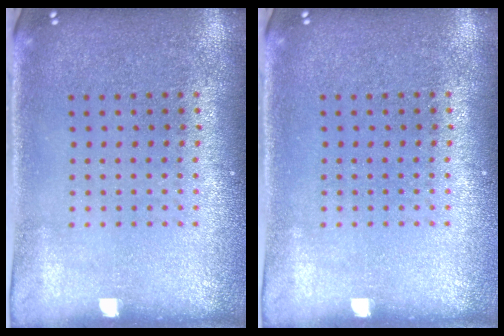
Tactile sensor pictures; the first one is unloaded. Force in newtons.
{"total": 0.0}